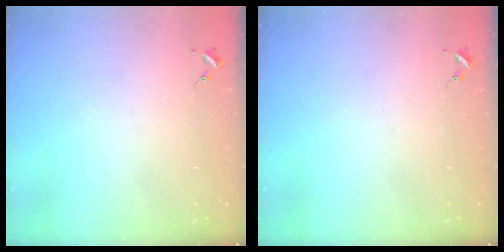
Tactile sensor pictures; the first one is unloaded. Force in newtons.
{"total": 0.0}